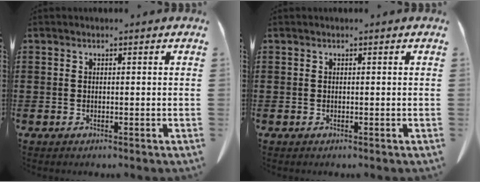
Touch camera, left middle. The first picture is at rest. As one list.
[{"total": 0.0}]